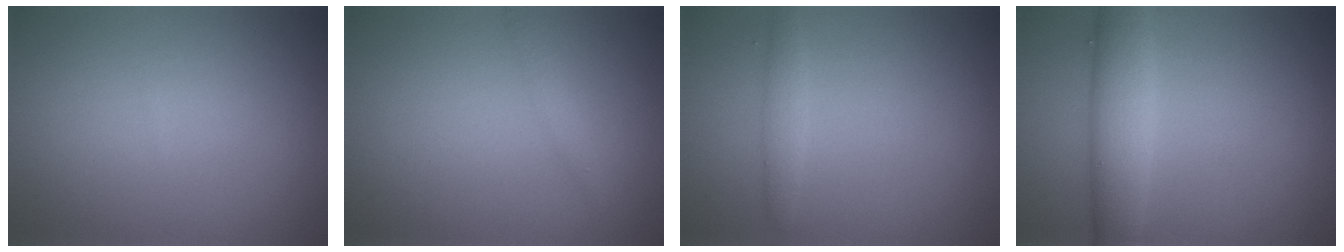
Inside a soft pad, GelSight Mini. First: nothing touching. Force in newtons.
{"total": 1.0, "press": 1.0, "slide": 0.0}
{"total": 1.5, "press": 1.5, "slide": 0.1}
{"total": 4.5, "press": 4.5, "slide": 0.1}